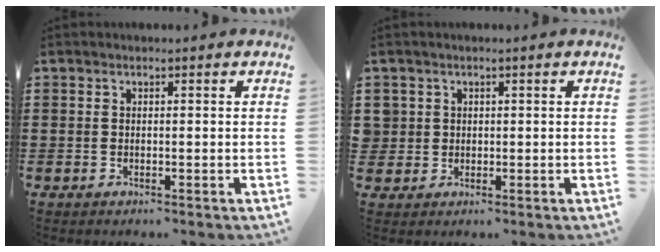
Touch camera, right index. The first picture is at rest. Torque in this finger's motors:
{"motor_torque": [0.55, 1.59, 0.09, 0.02]}